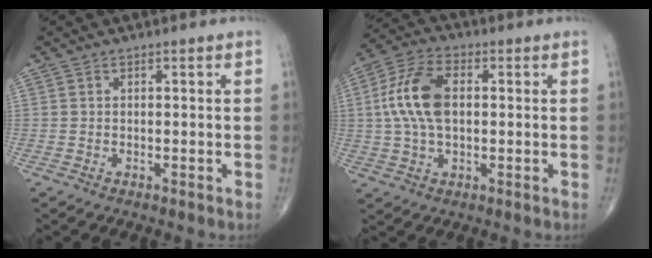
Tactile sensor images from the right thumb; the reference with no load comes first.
{"total": 11.7, "force": [1.1, 6.6, 9.6], "torque": [-0.197, 0.019, 0.018]}